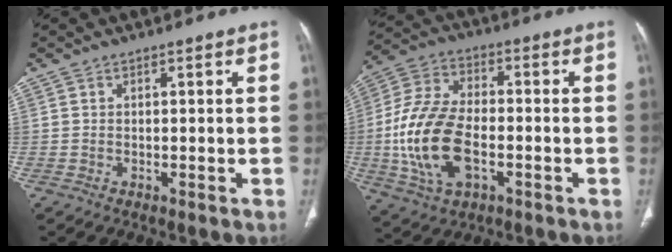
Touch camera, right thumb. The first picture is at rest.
{"total": 17.0, "force": [-3.4, 9.8, 13.5], "torque": [-0.276, 0.017, -0.060]}